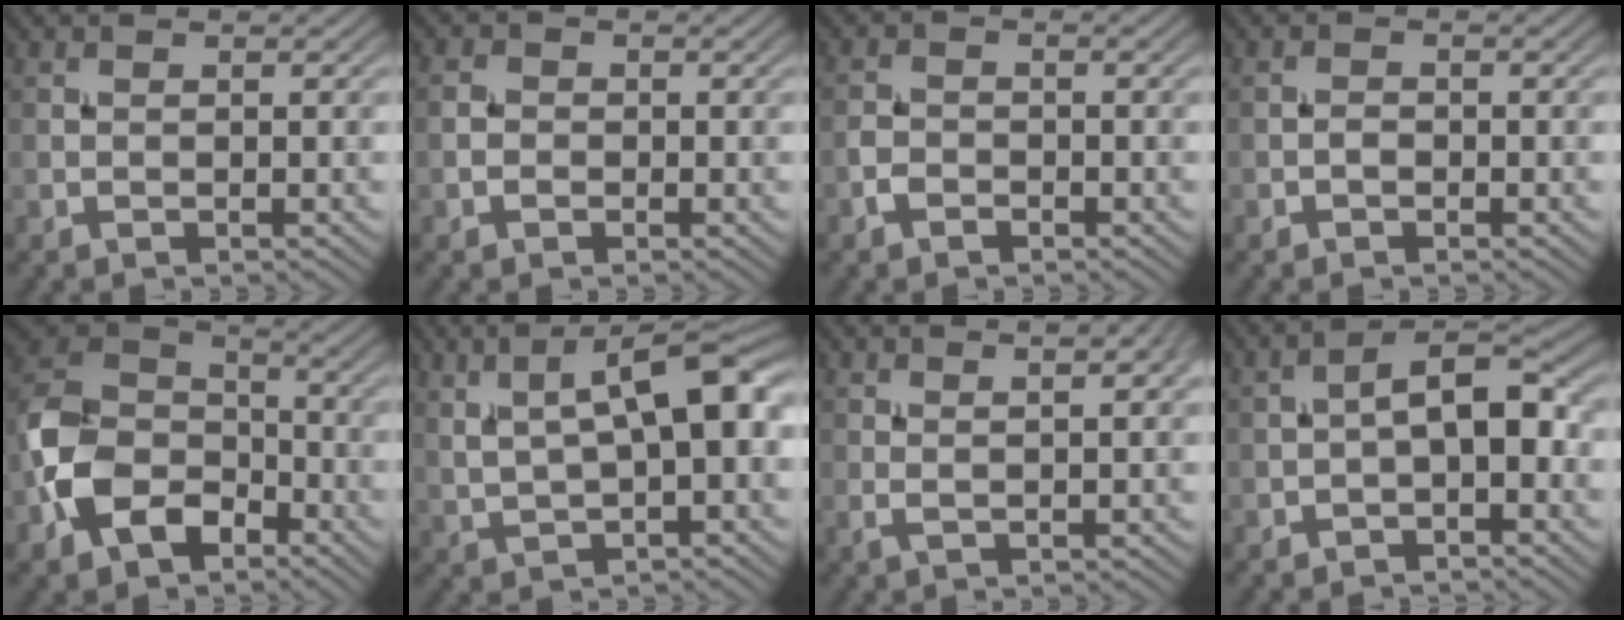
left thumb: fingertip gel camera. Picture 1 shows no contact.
{"total": 1.5, "force": [-0.5, 1.3, 0.6], "torque": [-0.009, 0.001, -0.016]}
{"total": 2.0, "force": [-1.3, 1.1, 0.9], "torque": [-0.018, 0.003, -0.030]}
{"total": 0.9, "force": [-0.5, 0.5, 0.5], "torque": [-0.008, 0.003, -0.012]}
{"total": 11.9, "force": [-5.1, 8.0, 7.3], "torque": [-0.179, -0.008, -0.117]}
{"total": 9.6, "force": [2.4, 3.2, 8.7], "torque": [-0.160, 0.011, 0.046]}
{"total": 4.2, "force": [1.9, 0.8, 3.6], "torque": [-0.056, 0.010, 0.030]}
{"total": 4.9, "force": [-1.0, 2.0, 4.4], "torque": [-0.062, 0.018, -0.025]}